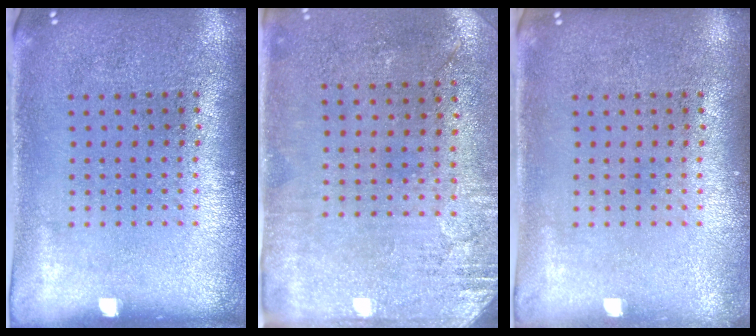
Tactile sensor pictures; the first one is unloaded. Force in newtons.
{"total": 2.7, "press": 2.3, "slide": 1.5}
{"total": 0.6, "press": 0.6, "slide": 0.1}